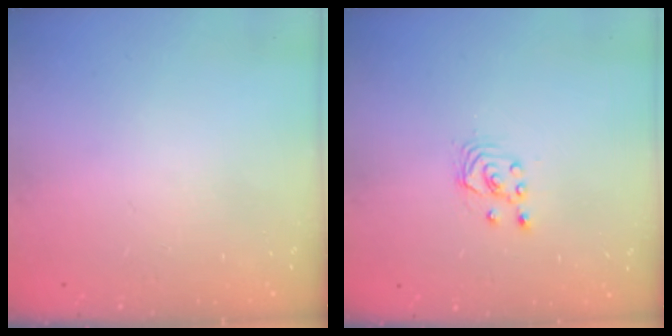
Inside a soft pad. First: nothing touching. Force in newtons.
{"total": 1.7, "press": 1.7, "slide": 0.2}